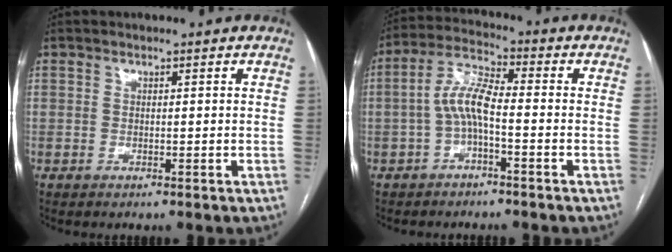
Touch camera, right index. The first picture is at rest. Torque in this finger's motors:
{"motor_torque": [0.69, 0.28, 0.59, 0.16]}